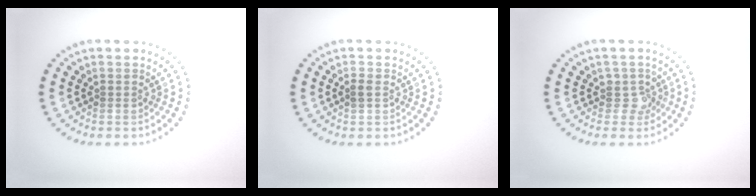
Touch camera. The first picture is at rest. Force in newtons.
{"total": 1.0, "press": 1.0, "slide": 0.2}
{"total": 1.8, "press": 1.5, "slide": 1.1}